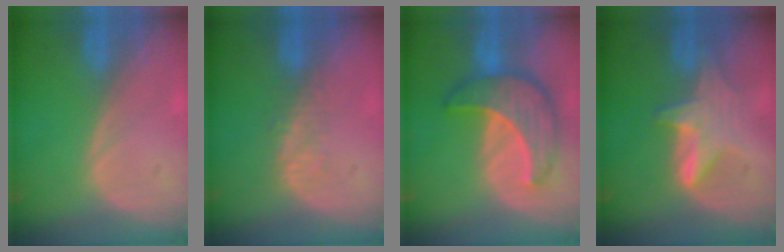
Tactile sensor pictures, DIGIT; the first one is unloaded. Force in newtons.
{"total": 2.9, "press": 2.3, "slide": 1.8}
{"total": 8.9, "press": 8.9, "slide": 0.8}
{"total": 5.6, "press": 5.6, "slide": 0.4}